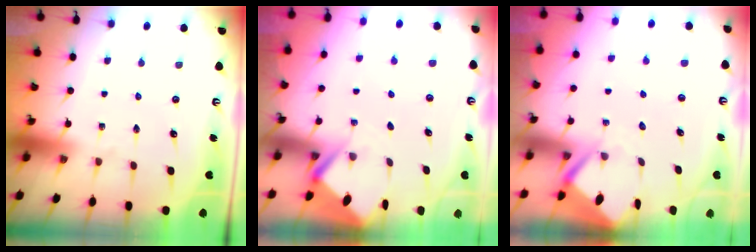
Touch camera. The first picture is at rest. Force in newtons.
{"total": 3.1, "press": 3.0, "slide": 0.4}
{"total": 3.3, "press": 3.3, "slide": 0.3}